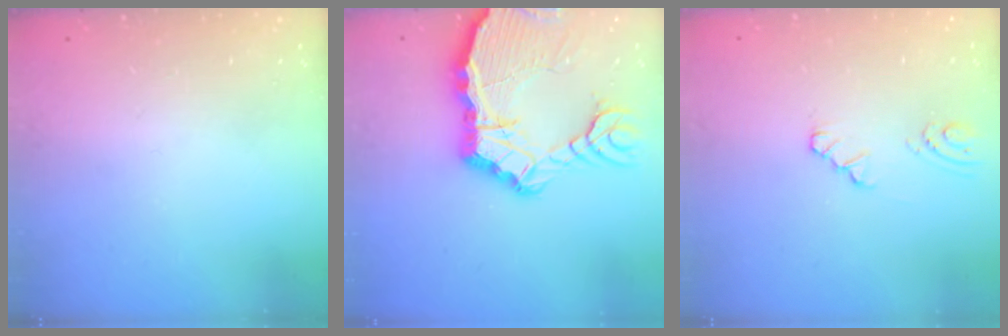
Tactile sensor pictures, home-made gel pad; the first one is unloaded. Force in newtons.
{"total": 12.4, "press": 12.3, "slide": 1.6}
{"total": 3.0, "press": 3.0, "slide": 0.4}